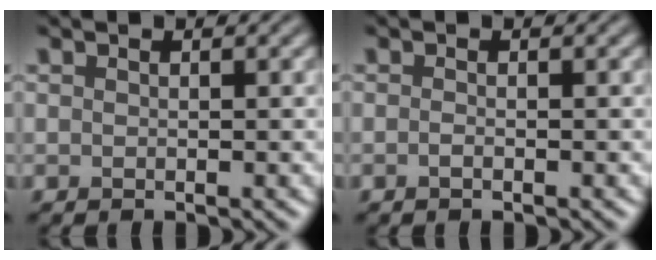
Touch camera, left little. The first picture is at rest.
{"total": 0.6, "force": [-0.3, 0.2, 0.5], "torque": [-0.009, -0.002, -0.006]}